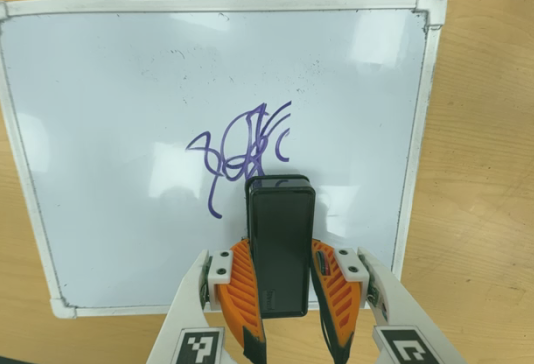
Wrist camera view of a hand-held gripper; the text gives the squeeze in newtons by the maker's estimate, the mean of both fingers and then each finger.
{"total": 7.6, "left": 5.8, "right": 9.4}